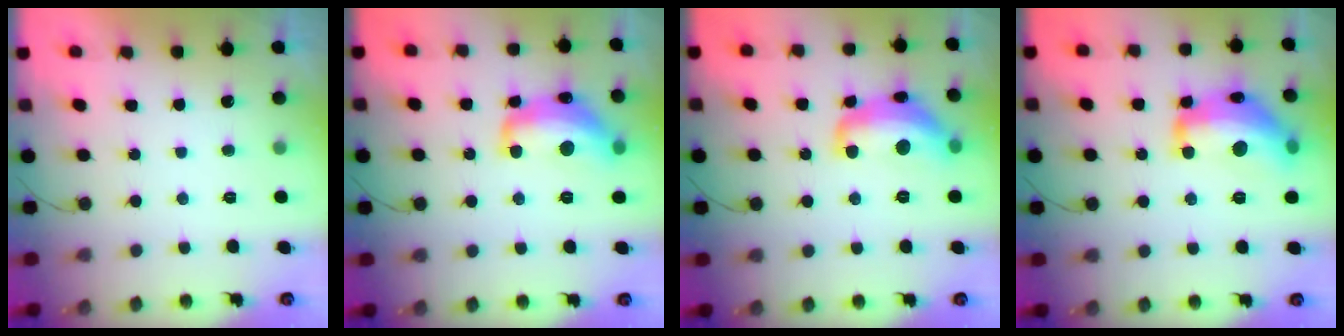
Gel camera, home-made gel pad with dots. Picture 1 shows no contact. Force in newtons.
{"total": 15.2, "press": 15.2, "slide": 1.1}
{"total": 15.8, "press": 15.7, "slide": 0.9}
{"total": 19.5, "press": 19.5, "slide": 1.0}